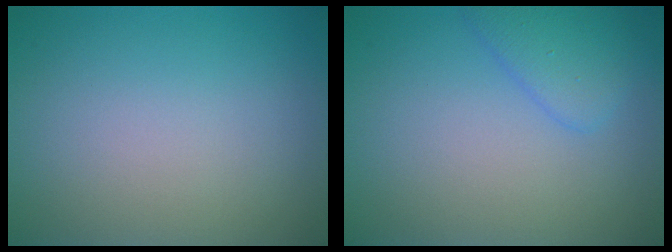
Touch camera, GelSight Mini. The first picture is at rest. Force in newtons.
{"total": 2.4, "press": 2.4, "slide": 0.1}